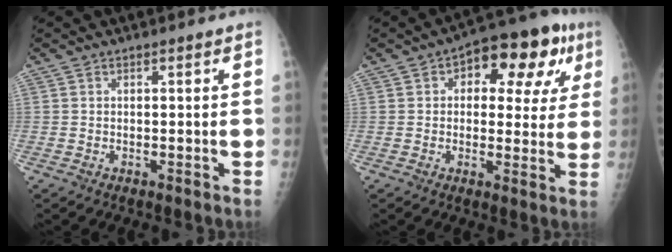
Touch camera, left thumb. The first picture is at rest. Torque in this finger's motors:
{"motor_torque": [0.17, 0.38, 0.09, -0.14, 0.10]}